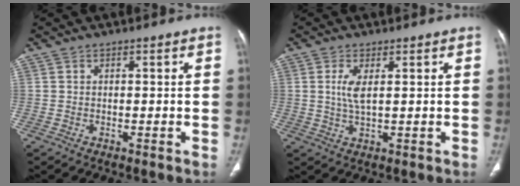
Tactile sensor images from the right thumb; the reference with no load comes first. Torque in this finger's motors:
{"motor_torque": [-0.36, 0.55, 0.26, 0.75, 0.05]}